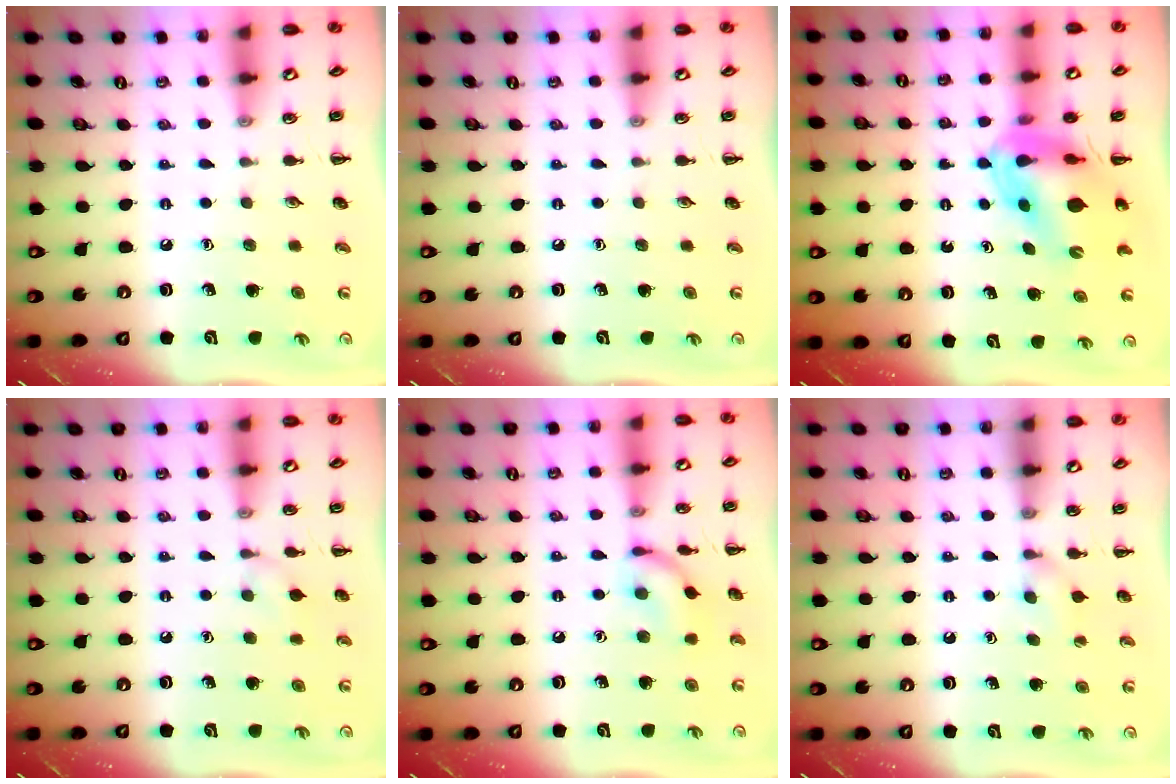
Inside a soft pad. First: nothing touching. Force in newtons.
{"total": 0.0}
{"total": 11.6, "press": 11.0, "slide": 3.6}
{"total": 6.0, "press": 5.6, "slide": 2.1}
{"total": 10.1, "press": 10.1, "slide": 0.5}
{"total": 4.4, "press": 4.1, "slide": 1.5}